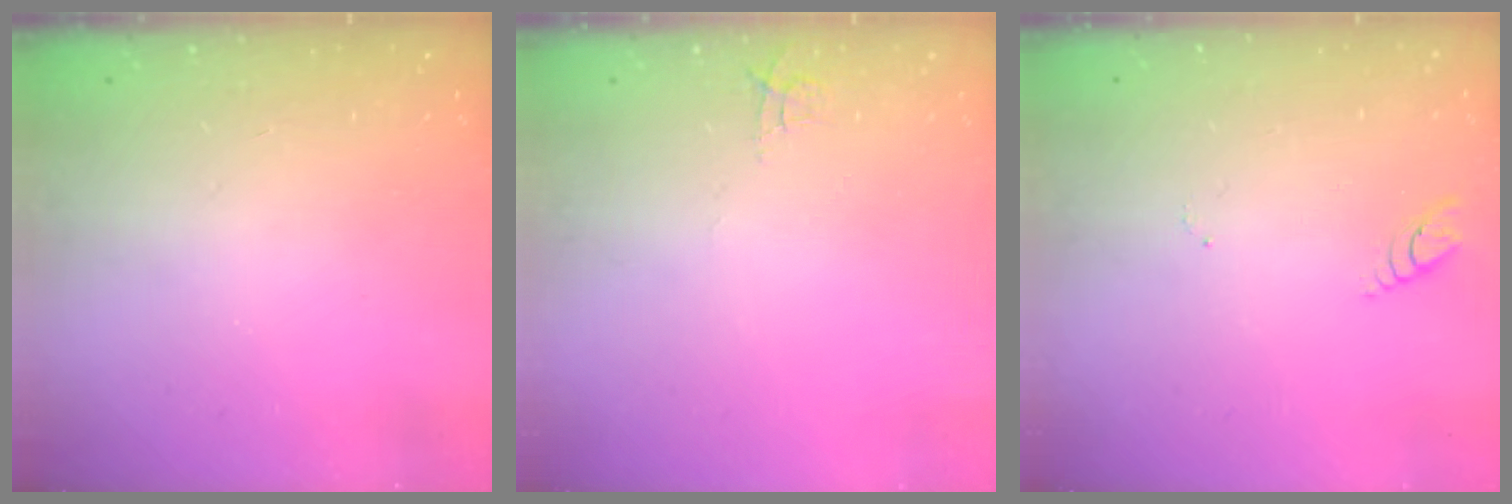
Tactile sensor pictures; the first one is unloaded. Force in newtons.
{"total": 2.9, "press": 2.9, "slide": 0.3}
{"total": 3.0, "press": 2.9, "slide": 0.4}